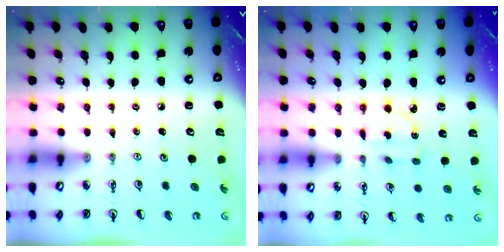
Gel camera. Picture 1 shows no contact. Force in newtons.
{"total": 3.7, "press": 3.7, "slide": 0.2}